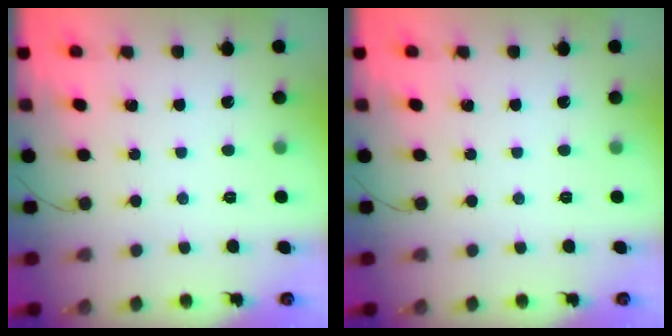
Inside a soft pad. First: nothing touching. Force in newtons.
{"total": 0.0}